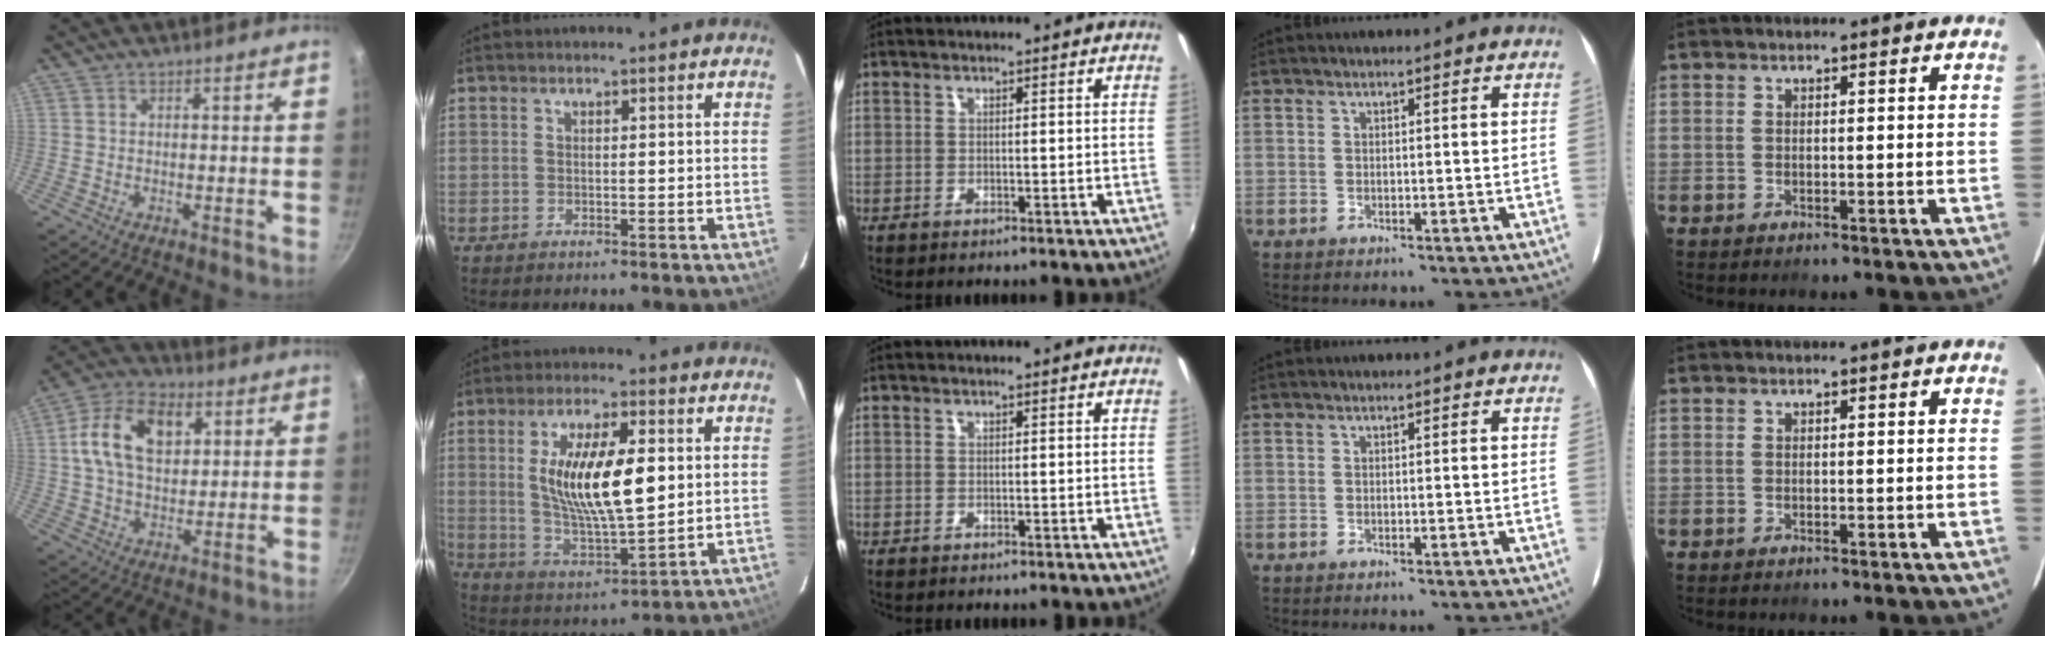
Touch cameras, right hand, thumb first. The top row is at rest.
{"thumb": {"total": 14.0, "force": [3.7, 9.3, 9.9], "torque": [-0.157, 0.007, 0.053]}, "index": {"total": 16.0, "force": [2.4, 5.3, 14.9], "torque": [-0.271, -0.005, 0.052]}}